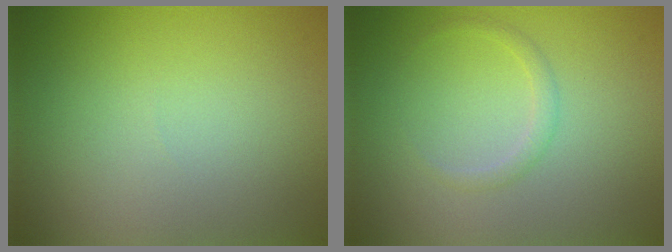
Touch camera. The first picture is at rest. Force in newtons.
{"total": 1.0, "press": 1.0, "slide": 0.1}